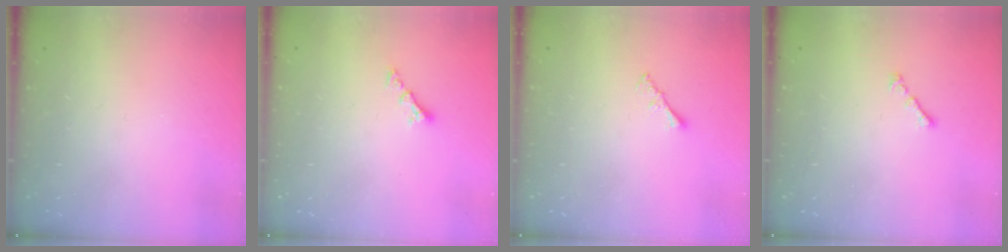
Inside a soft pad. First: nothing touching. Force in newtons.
{"total": 3.5, "press": 3.5, "slide": 0.6}
{"total": 1.6, "press": 1.5, "slide": 0.5}
{"total": 0.9, "press": 0.8, "slide": 0.5}